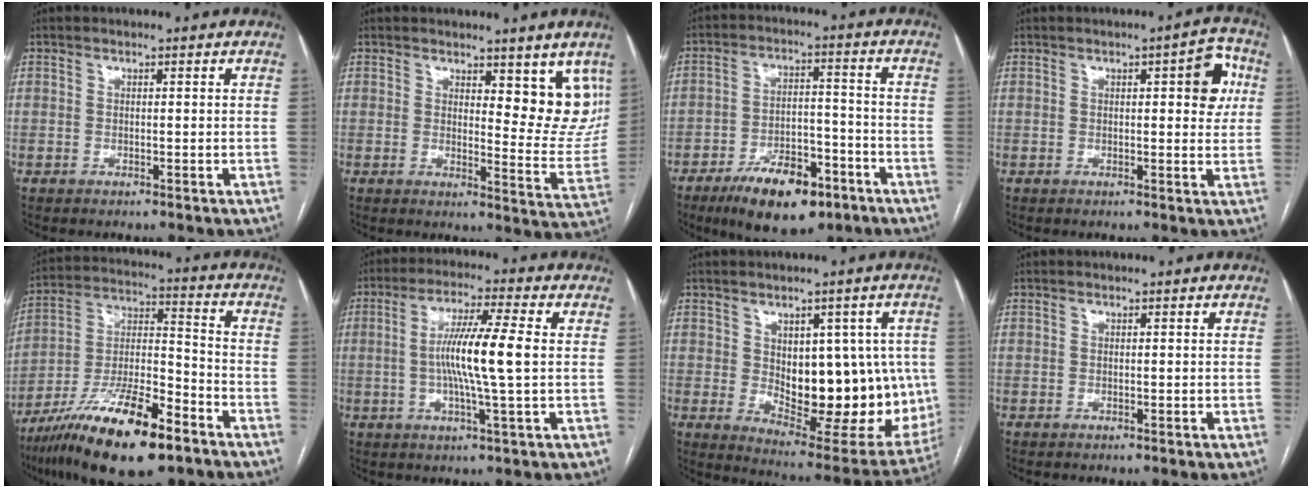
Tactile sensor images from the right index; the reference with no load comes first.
{"total": 9.1, "force": [5.6, 3.2, 6.4], "torque": [-0.057, -0.025, 0.069]}
{"total": 12.5, "force": [-7.9, 5.1, 8.2], "torque": [-0.132, 0.004, -0.126]}
{"total": 5.7, "force": [1.5, 1.6, 5.3], "torque": [-0.059, 0.010, 0.013]}
{"total": 19.6, "force": [-12.6, 4.2, 14.4], "torque": [-0.270, -0.017, -0.222]}
{"total": 10.1, "force": [0.2, -0.4, 10.1], "torque": [-0.191, 0.001, -0.002]}
{"total": 18.6, "force": [0.1, 8.7, 16.5], "torque": [-0.205, 0.001, 0.030]}
{"total": 0.0}